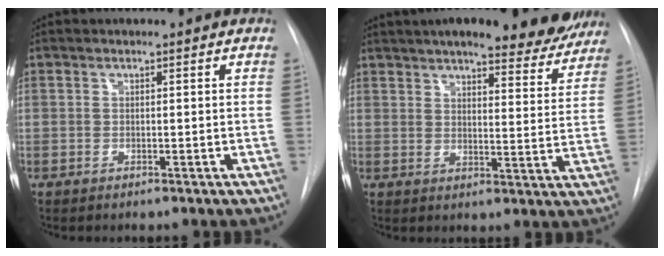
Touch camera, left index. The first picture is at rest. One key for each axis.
{"total": 20.4, "fx": 17.5, "fy": 4.8, "fz": 9.4, "tx": -0.136, "ty": -0.004, "tz": 0.211}